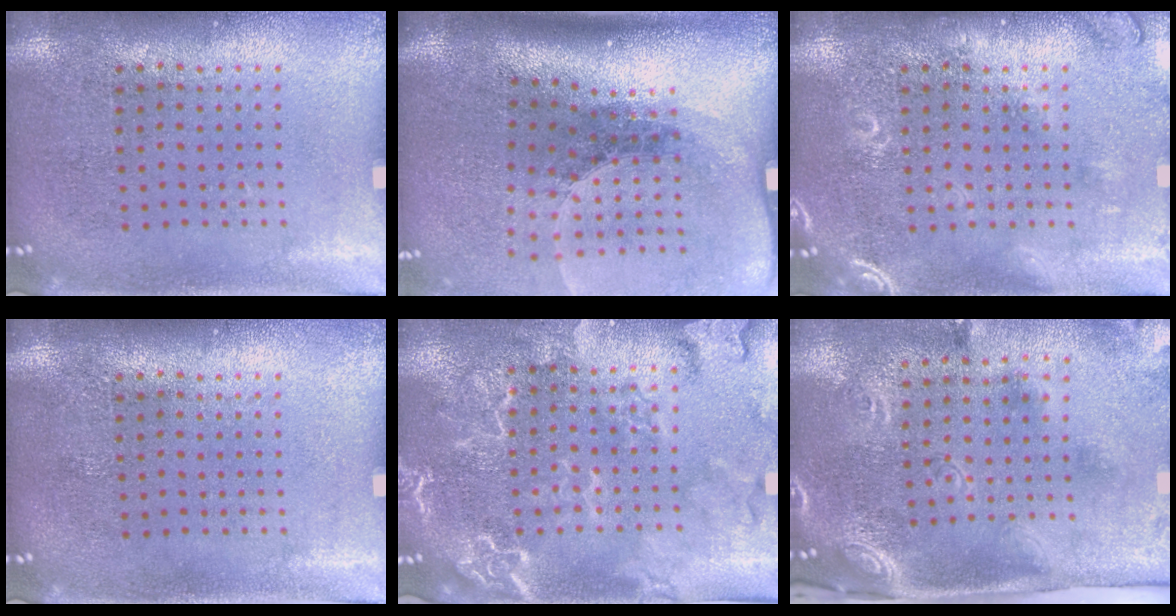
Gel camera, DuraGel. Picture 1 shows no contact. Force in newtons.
{"total": 2.6, "press": 1.9, "slide": 1.8}
{"total": 2.5, "press": 2.4, "slide": 0.5}
{"total": 0.0}
{"total": 2.6, "press": 2.4, "slide": 0.9}
{"total": 2.9, "press": 1.8, "slide": 2.3}